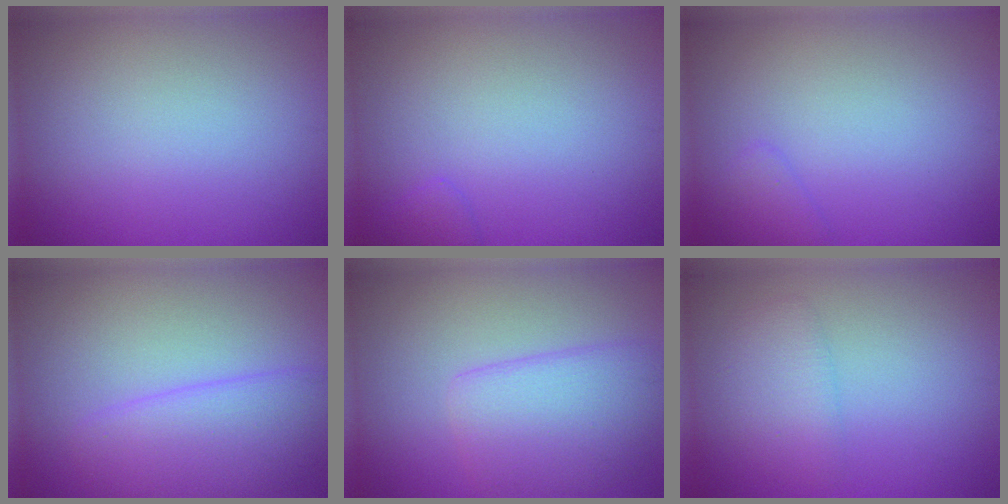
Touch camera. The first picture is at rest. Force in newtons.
{"total": 1.0, "press": 1.0, "slide": 0.1}
{"total": 1.3, "press": 1.3, "slide": 0.1}
{"total": 4.3, "press": 4.3, "slide": 0.1}
{"total": 4.6, "press": 4.6, "slide": 0.2}
{"total": 2.2, "press": 2.2, "slide": 0.2}